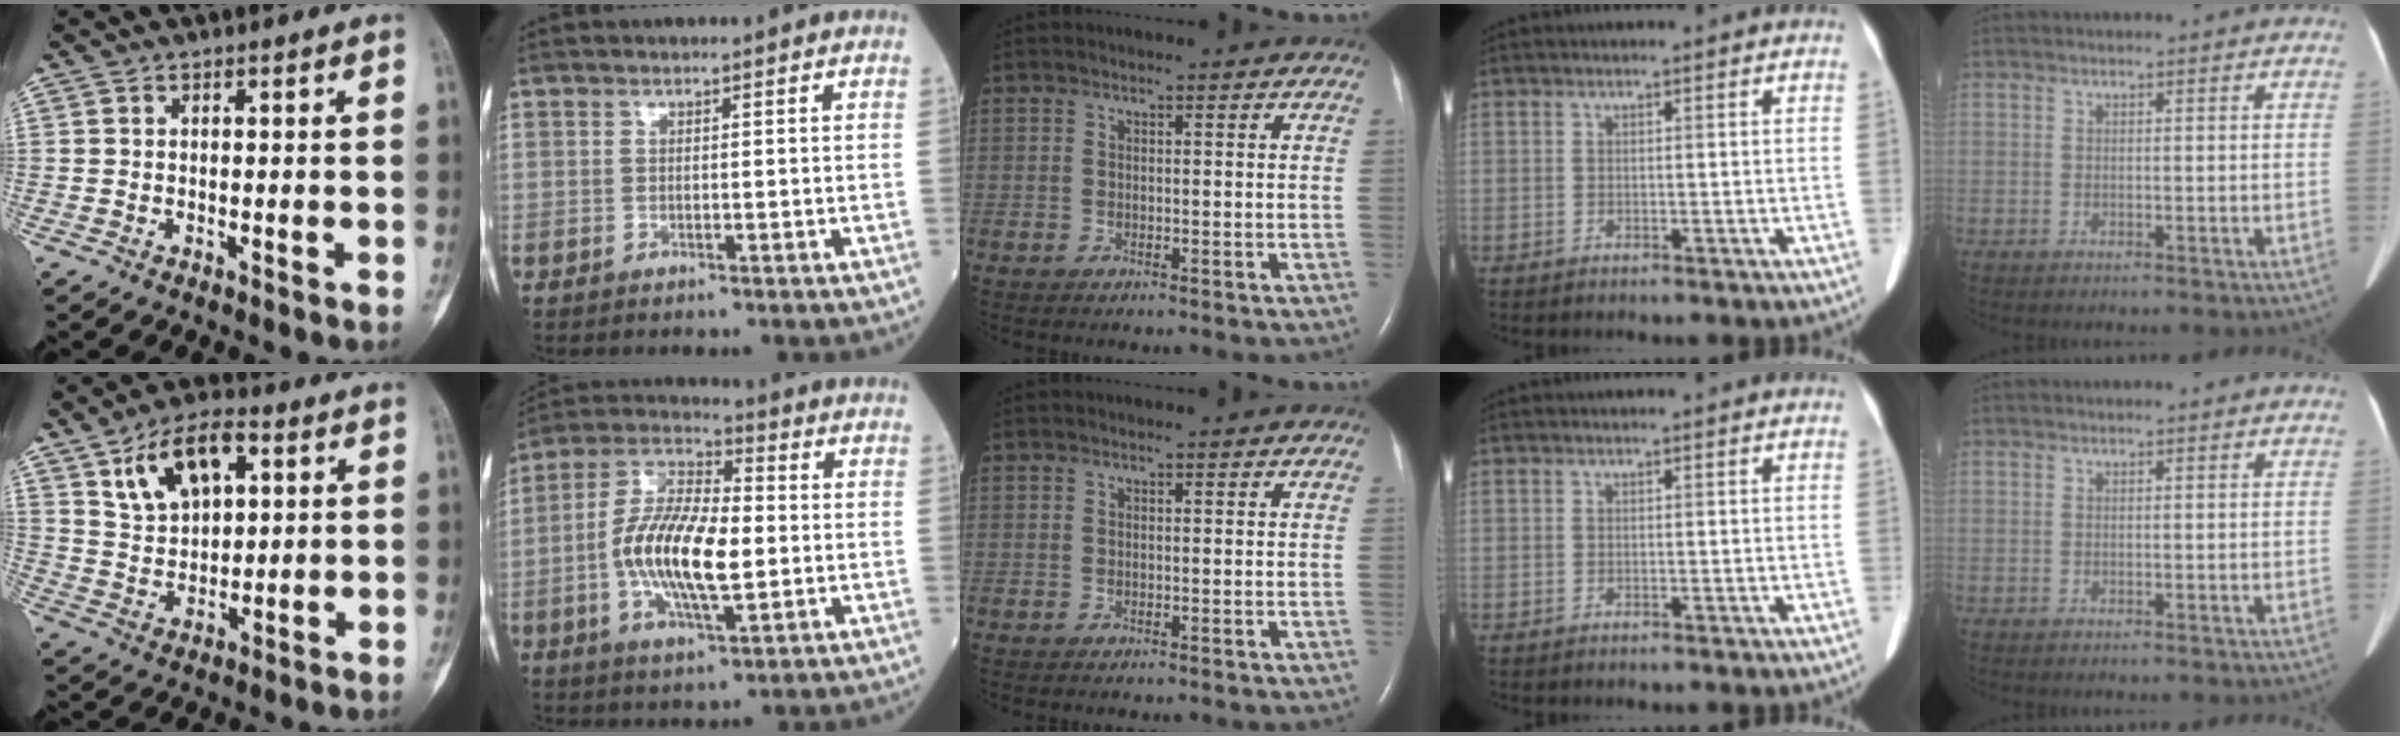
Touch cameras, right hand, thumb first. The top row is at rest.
{"thumb": {"total": 12.7, "force": [5.4, 7.2, 9.0], "torque": [-0.133, -0.007, 0.099]}, "index": {"total": 15.3, "force": [-1.5, 5.1, 14.4], "torque": [-0.289, 0.007, -0.030]}}